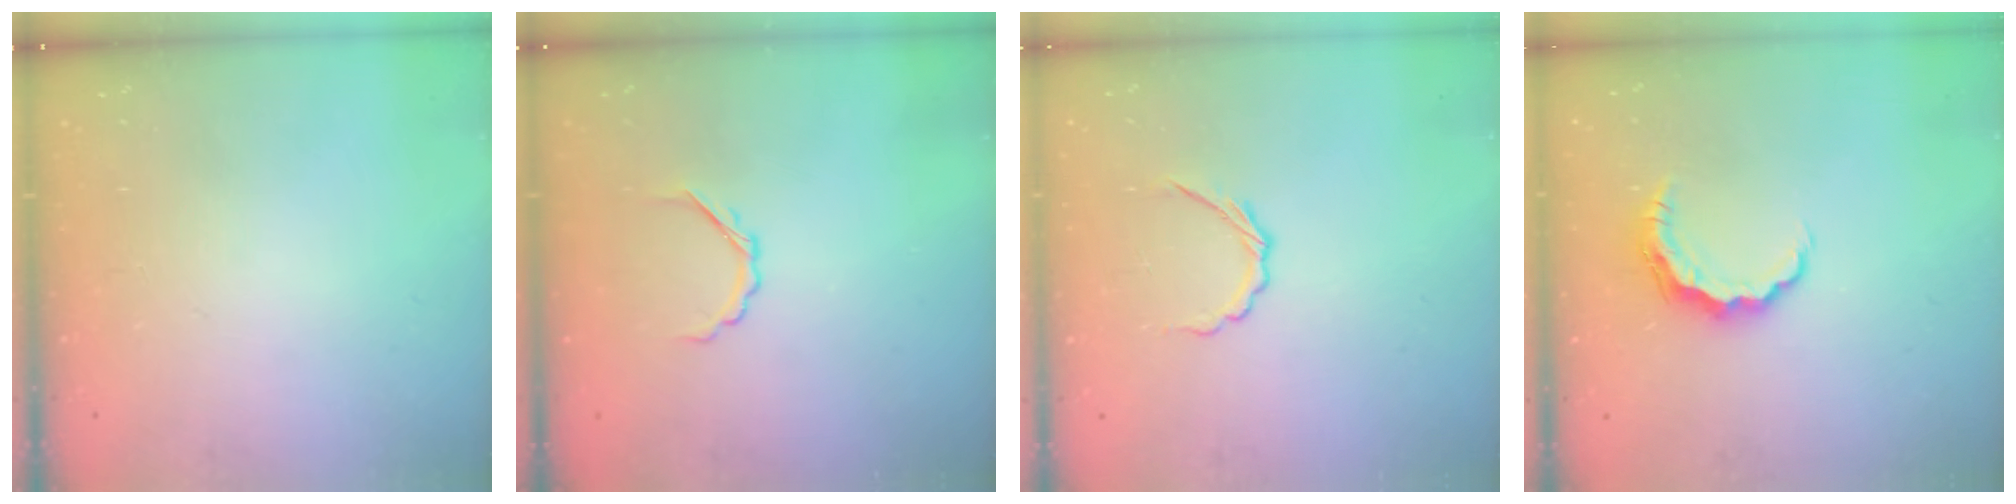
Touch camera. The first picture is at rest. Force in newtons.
{"total": 3.3, "press": 3.1, "slide": 0.9}
{"total": 3.3, "press": 3.0, "slide": 1.2}
{"total": 7.2, "press": 7.2, "slide": 0.2}